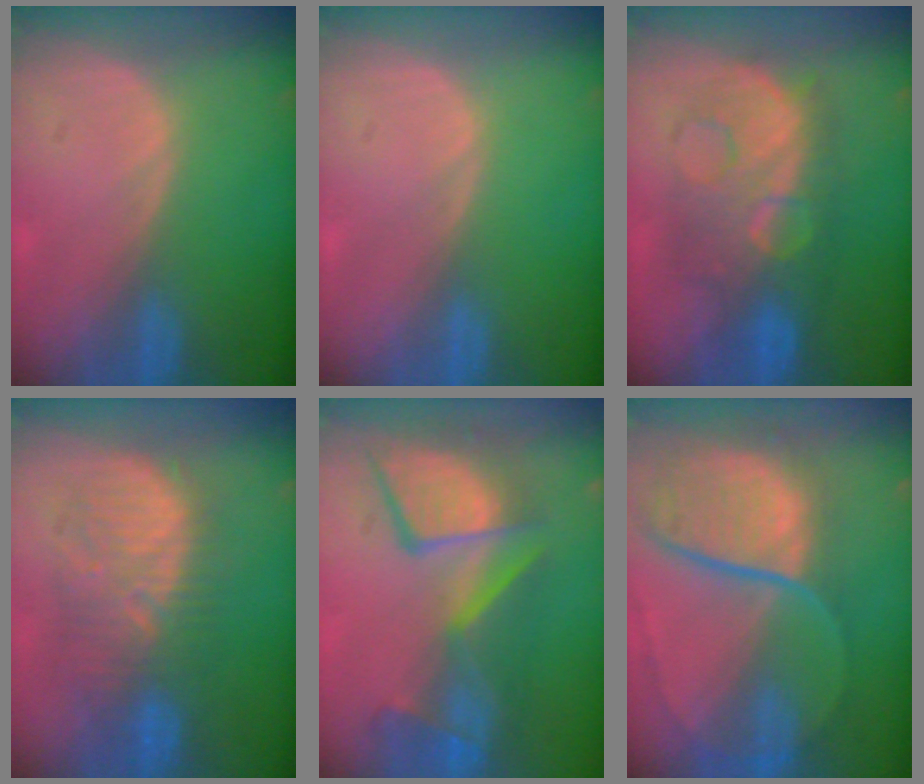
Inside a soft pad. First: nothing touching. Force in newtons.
{"total": 0.0}
{"total": 9.5, "press": 9.5, "slide": 0.4}
{"total": 9.4, "press": 9.4, "slide": 1.0}
{"total": 11.3, "press": 10.5, "slide": 4.2}
{"total": 11.4, "press": 9.4, "slide": 6.4}